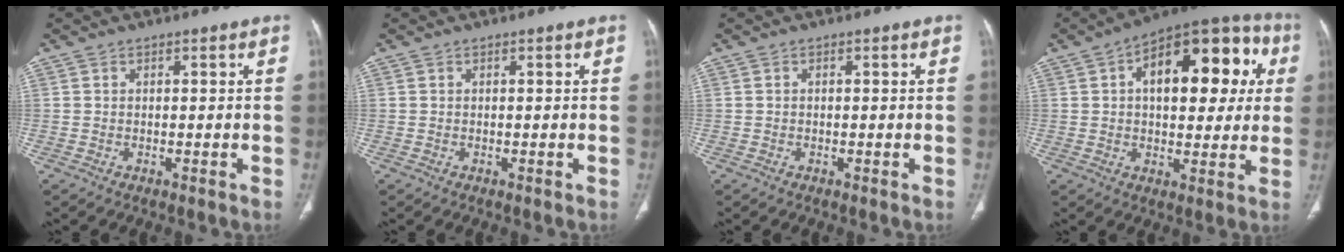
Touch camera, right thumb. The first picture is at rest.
{"total": 0.0}
{"total": 0.0}
{"total": 21.7, "force": [5.2, 11.2, 17.9], "torque": [-0.203, 0.028, 0.065]}